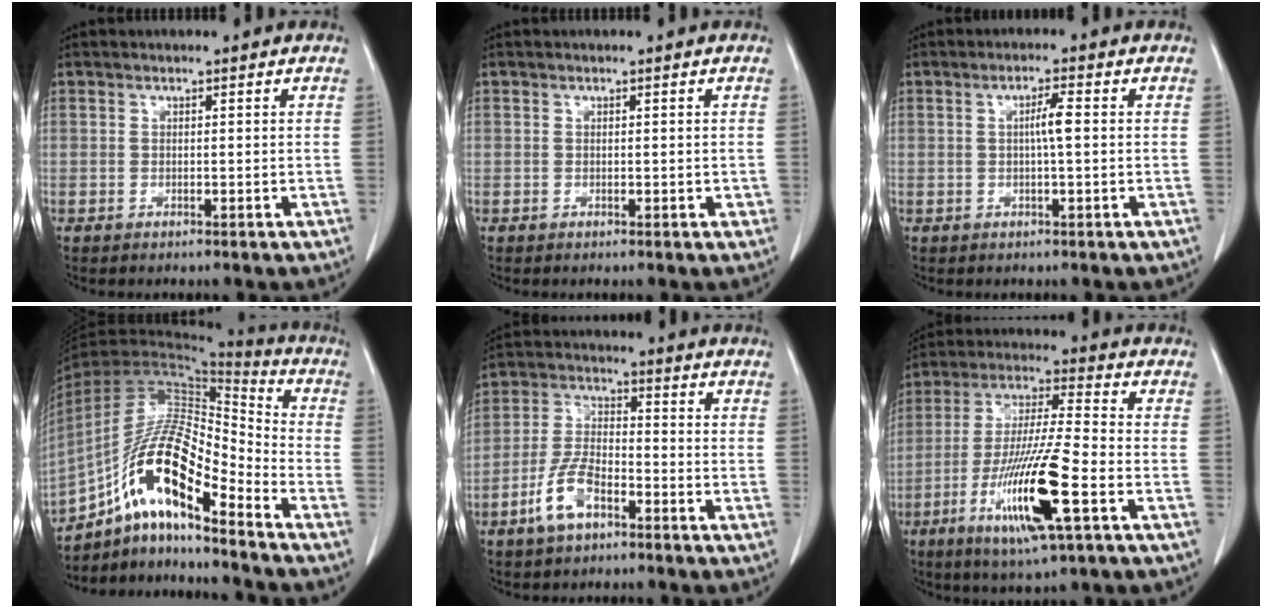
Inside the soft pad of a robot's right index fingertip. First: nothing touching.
{"total": 0.7, "force": [0.0, 0.4, 0.6], "torque": [-0.007, 0.001, 0.001]}
{"total": 2.8, "force": [0.1, 0.0, 2.8], "torque": [-0.050, 0.001, 0.002]}
{"total": 16.5, "force": [-9.6, 3.6, 12.9], "torque": [-0.245, 0.024, -0.167]}
{"total": 7.9, "force": [-4.5, 3.1, 5.7], "torque": [-0.129, 0.004, -0.088]}
{"total": 16.4, "force": [-6.2, 1.0, 15.1], "torque": [-0.298, -0.023, -0.110]}